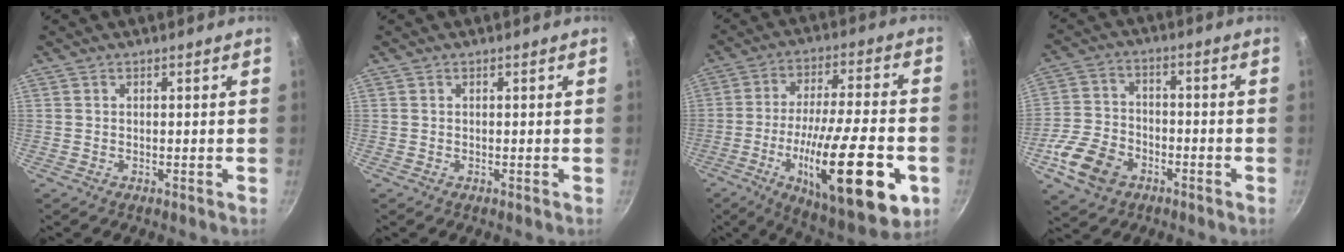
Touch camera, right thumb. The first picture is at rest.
{"total": 0.0}
{"total": 26.2, "force": [-8.3, 7.7, 23.6], "torque": [-0.353, 0.015, -0.124]}
{"total": 10.9, "force": [-5.0, 7.7, 6.0], "torque": [-0.104, 0.028, -0.100]}